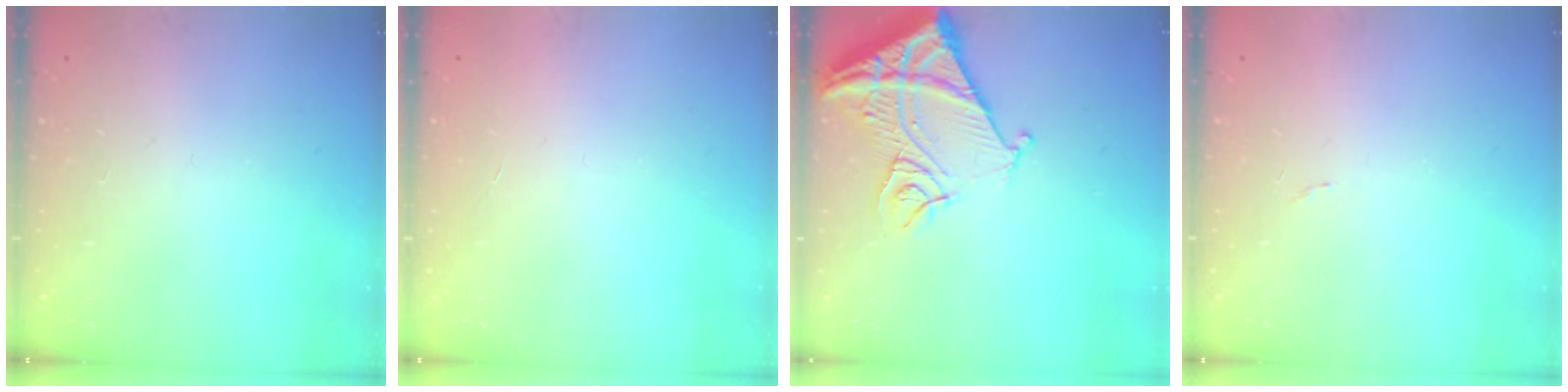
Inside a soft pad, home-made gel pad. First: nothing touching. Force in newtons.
{"total": 1.6, "press": 1.6, "slide": 0.1}
{"total": 14.7, "press": 14.6, "slide": 1.6}
{"total": 4.3, "press": 4.2, "slide": 0.3}